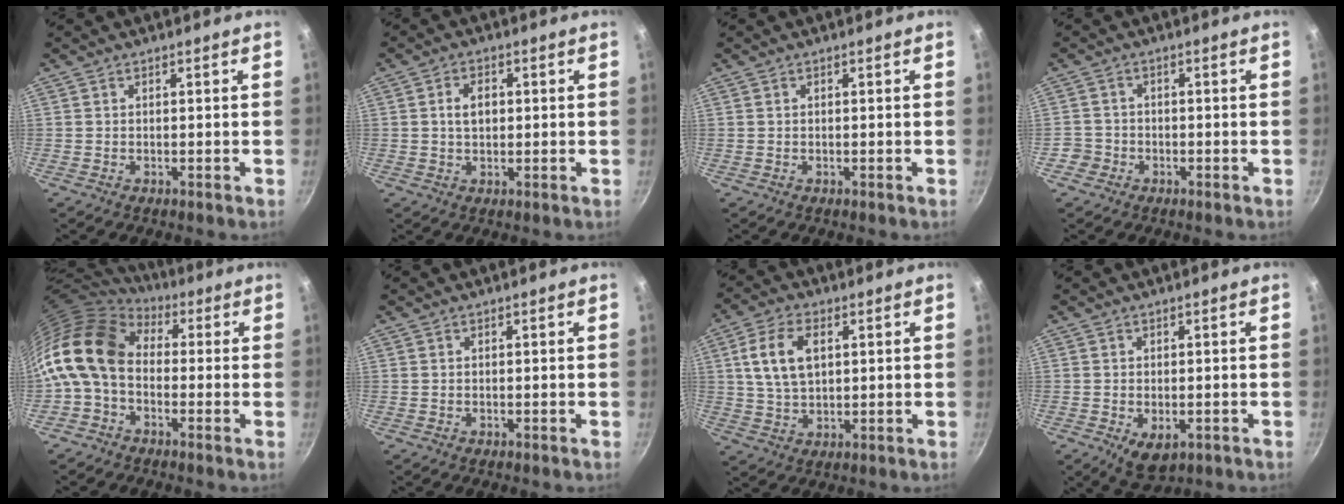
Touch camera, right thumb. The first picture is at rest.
{"total": 4.2, "force": [0.5, 2.8, 3.0], "torque": [-0.037, 0.006, 0.007]}
{"total": 0.0}
{"total": 3.0, "force": [-1.6, 2.5, 0.3], "torque": [0.007, 0.025, -0.029]}
{"total": 13.8, "force": [0.1, 9.9, 9.7], "torque": [-0.179, 0.026, -0.021]}
{"total": 0.0}
{"total": 9.7, "force": [2.5, 5.8, 7.4], "torque": [-0.132, 0.000, 0.047]}
{"total": 5.2, "force": [-1.5, 3.2, 3.9], "torque": [-0.053, -0.009, -0.014]}